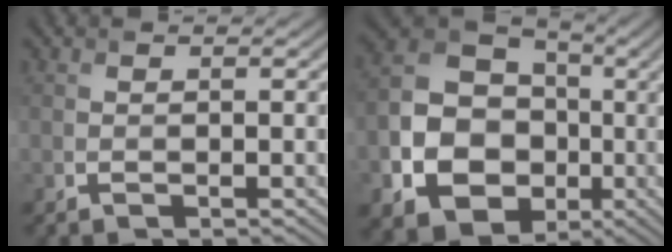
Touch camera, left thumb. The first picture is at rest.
{"total": 16.1, "force": [-4.2, 13.4, 7.9], "torque": [-0.197, -0.050, -0.081]}